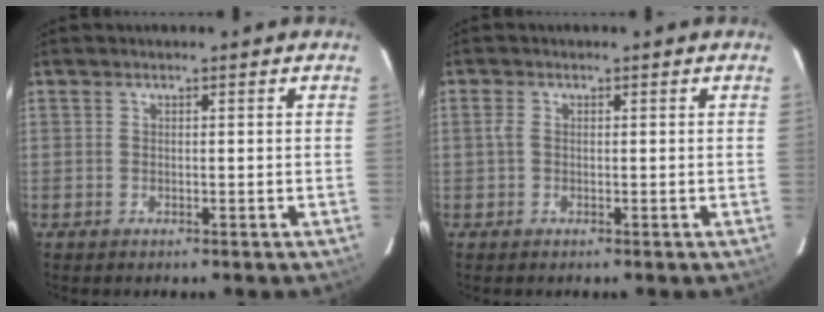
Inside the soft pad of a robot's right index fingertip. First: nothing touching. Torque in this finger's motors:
{"motor_torque": [0.17, -0.04, 0.12, 0.02]}